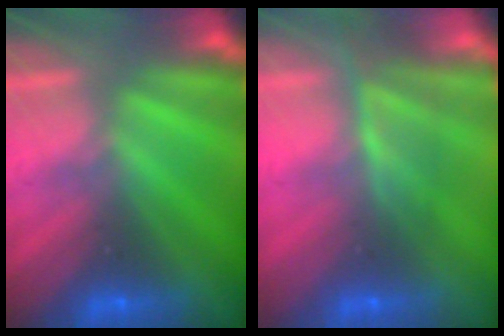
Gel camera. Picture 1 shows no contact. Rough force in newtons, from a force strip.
{"total": 4.2}